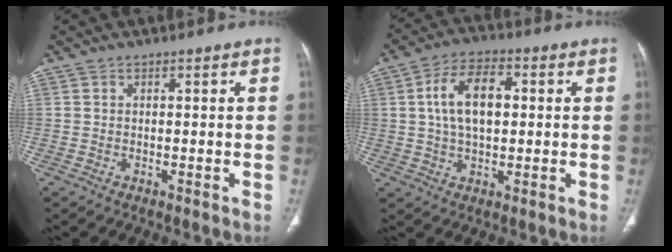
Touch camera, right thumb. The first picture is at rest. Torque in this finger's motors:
{"motor_torque": [-0.38, 1.03, 0.95, 0.58, 0.31]}